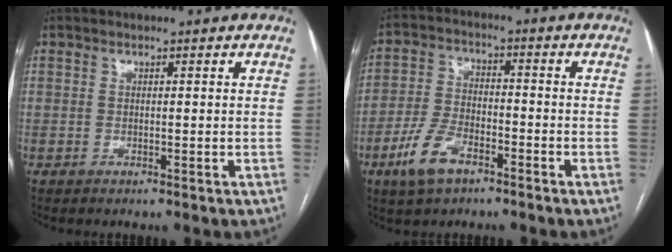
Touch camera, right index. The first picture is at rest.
{"total": 8.2, "force": [-4.9, 3.8, 5.4], "torque": [-0.126, 0.001, -0.093]}